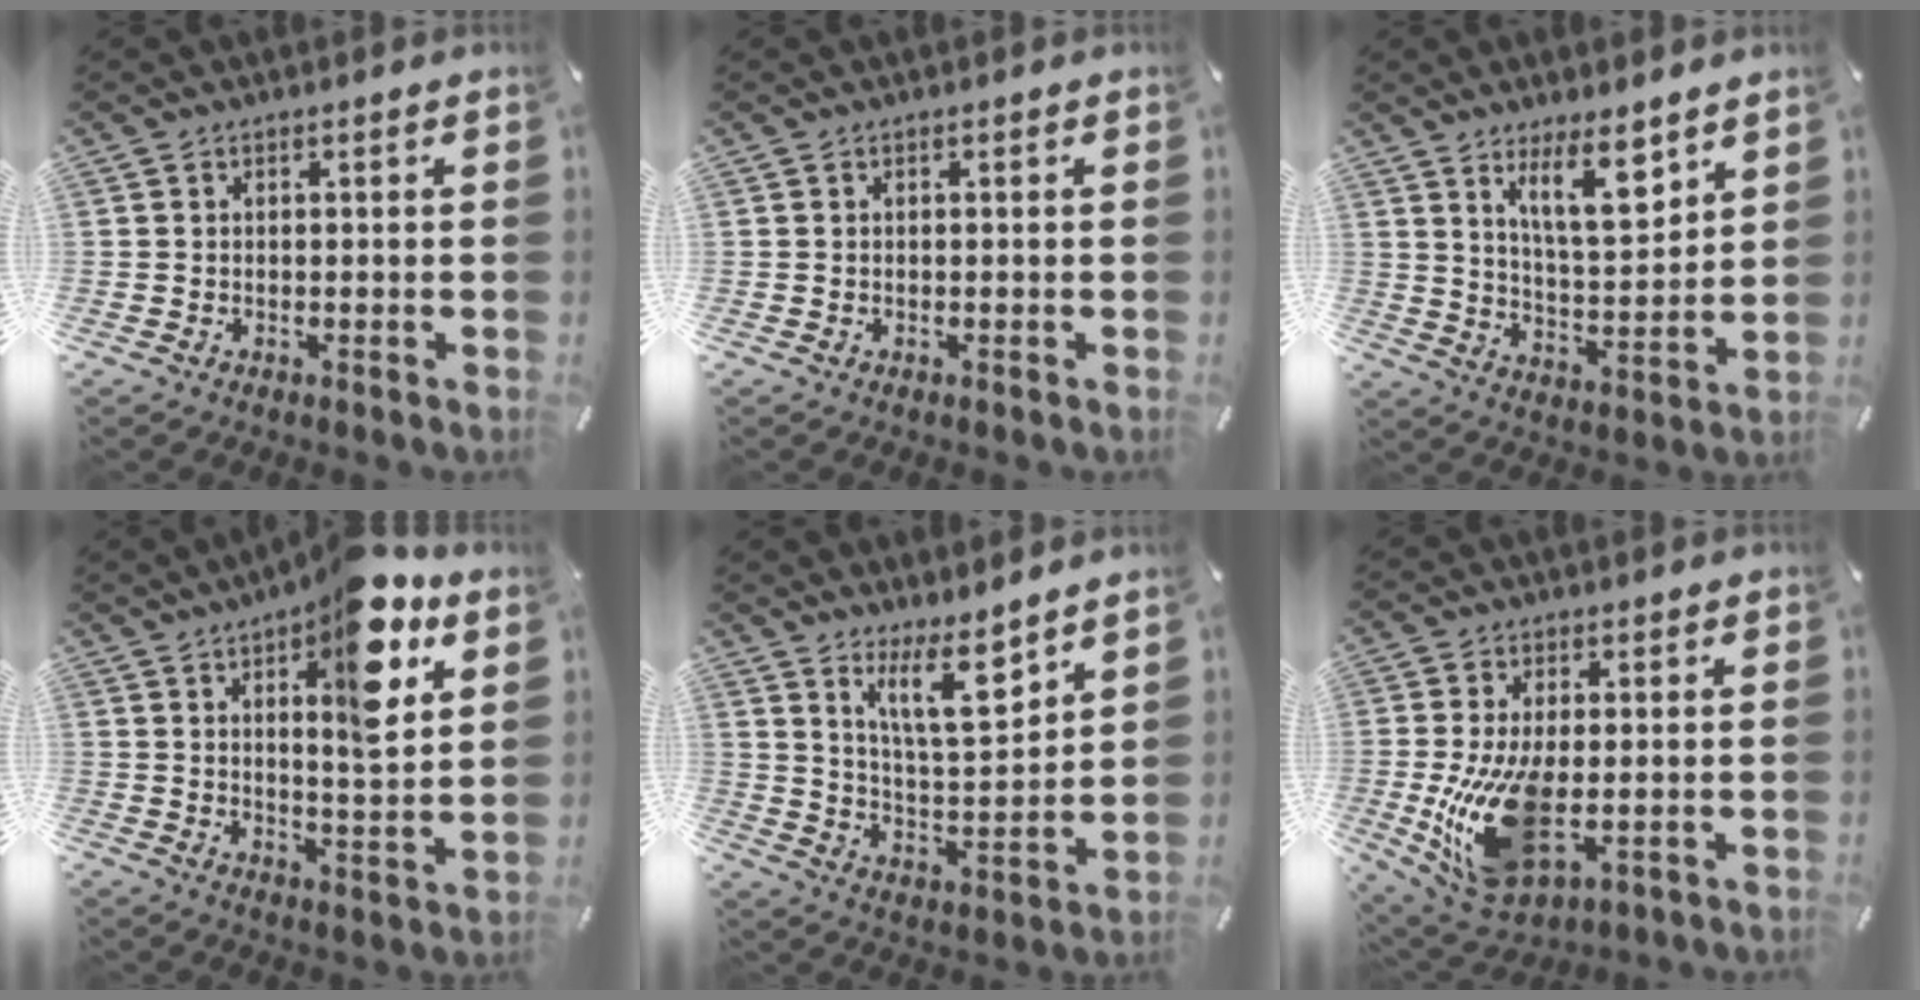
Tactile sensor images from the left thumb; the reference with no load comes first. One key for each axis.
{"total": 0.0}
{"total": 11.6, "fx": 8.1, "fy": 3.5, "fz": 7.5, "tx": -0.120, "ty": -0.052, "tz": 0.140}
{"total": 15.9, "fx": 8.3, "fy": 5.2, "fz": 12.5, "tx": -0.165, "ty": -0.047, "tz": 0.125}
{"total": 12.3, "fx": 8.6, "fy": 3.5, "fz": 8.0, "tx": -0.136, "ty": -0.052, "tz": 0.150}
{"total": 15.9, "fx": -1.1, "fy": 8.6, "fz": 13.3, "tx": -0.262, "ty": -0.026, "tz": -0.012}